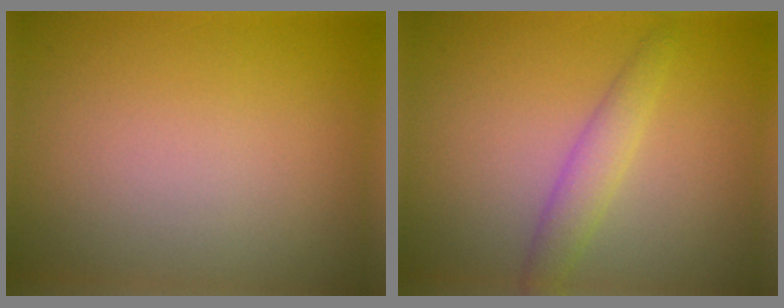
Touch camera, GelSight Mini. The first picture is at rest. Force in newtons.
{"total": 2.3, "press": 2.3, "slide": 0.1}